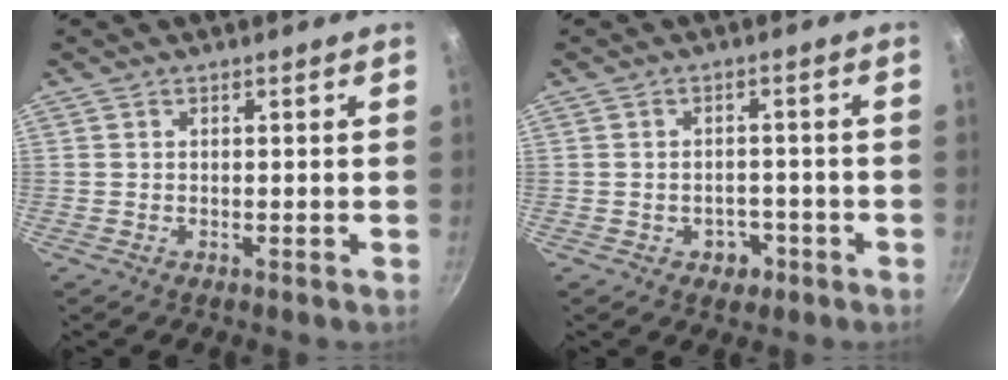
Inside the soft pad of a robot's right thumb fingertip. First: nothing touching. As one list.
[{"total": 4.0, "force": [-1.6, 3.1, 1.9], "torque": [-0.012, 0.015, -0.012]}]